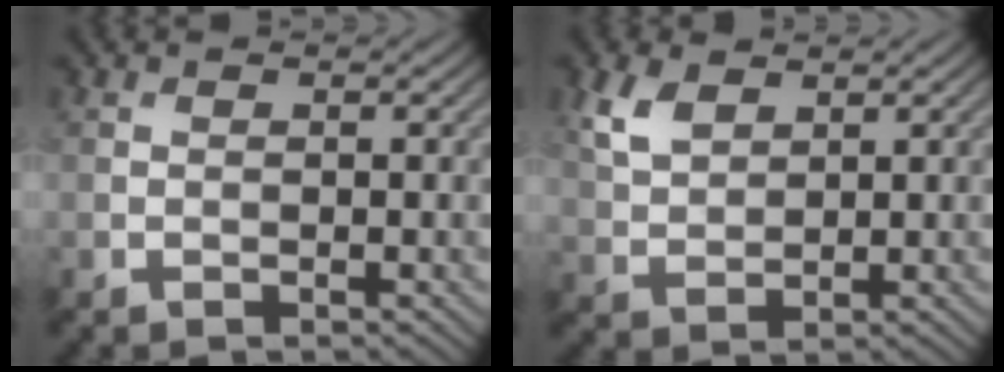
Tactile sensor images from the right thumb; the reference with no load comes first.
{"total": 4.3, "force": [2.5, 2.3, 2.6], "torque": [-0.070, 0.002, 0.055]}